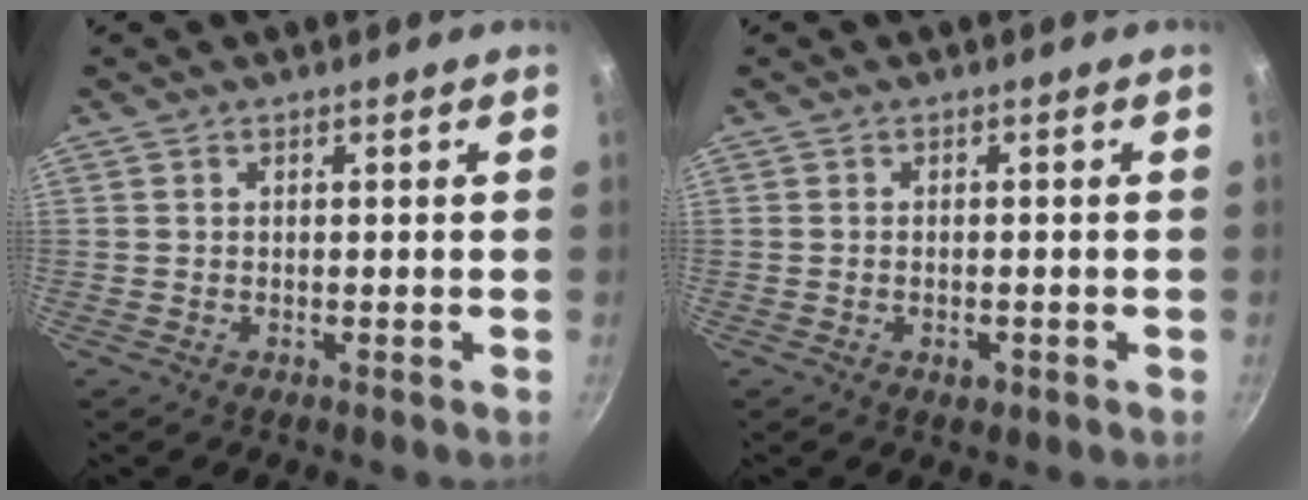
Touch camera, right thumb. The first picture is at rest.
{"total": 1.7, "force": [-0.8, 1.0, 1.2], "torque": [-0.020, 0.001, -0.013]}